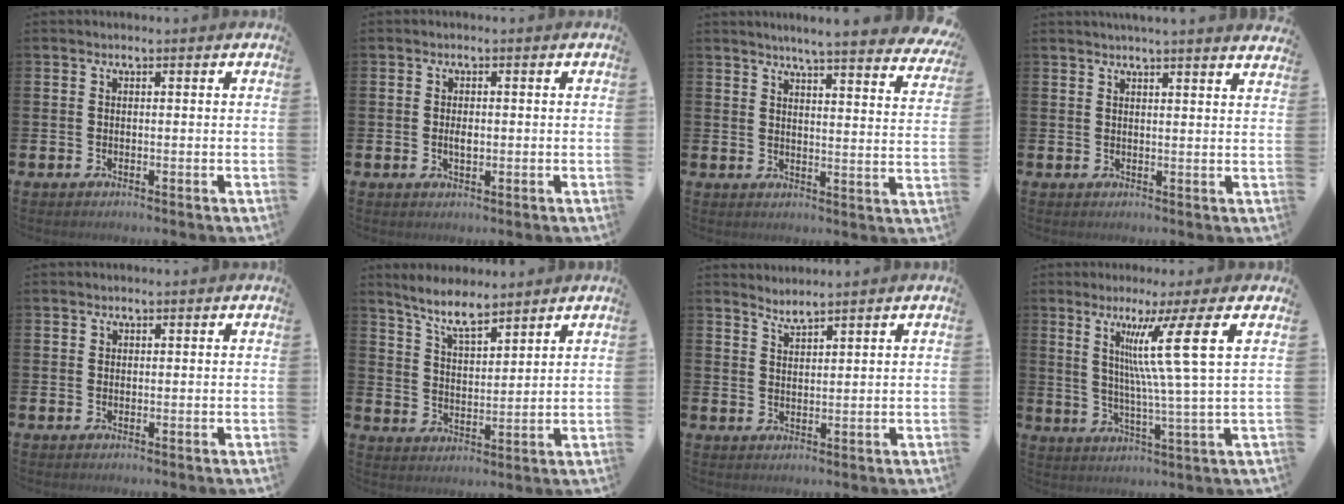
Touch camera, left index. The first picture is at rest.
{"total": 1.6, "force": [-0.2, 0.9, 1.4], "torque": [-0.026, 0.004, -0.004]}
{"total": 5.4, "force": [5.1, -0.4, 1.8], "torque": [-0.044, -0.041, 0.083]}
{"total": 2.9, "force": [2.8, -0.7, 0.2], "torque": [-0.004, -0.019, 0.051]}
{"total": 0.6, "force": [0.4, 0.4, 0.0], "torque": [0.009, 0.001, 0.004]}
{"total": 6.9, "force": [6.1, 1.5, 2.9], "torque": [-0.072, -0.020, 0.111]}
{"total": 2.2, "force": [2.1, -0.4, -0.1], "torque": [0.001, -0.011, 0.039]}
{"total": 10.6, "force": [4.3, -1.0, 9.7], "torque": [-0.184, -0.008, 0.060]}